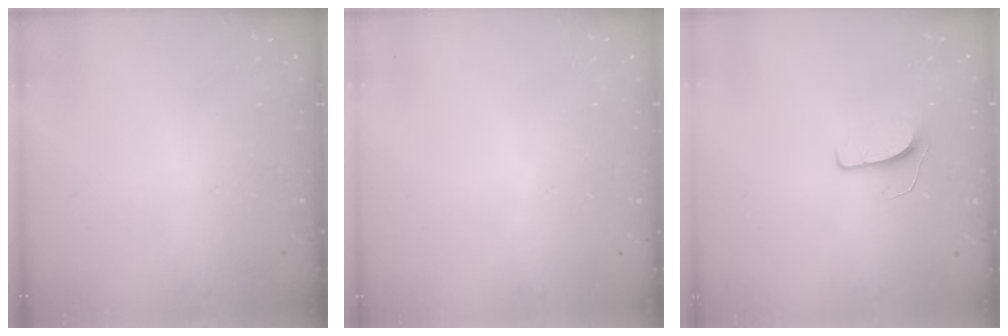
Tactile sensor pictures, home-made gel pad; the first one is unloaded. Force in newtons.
{"total": 0.0}
{"total": 5.8, "press": 5.7, "slide": 0.4}